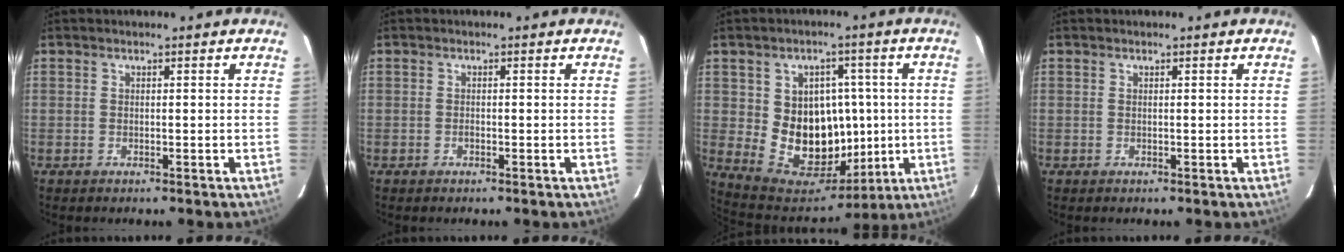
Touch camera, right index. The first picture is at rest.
{"total": 0.5, "force": [-0.3, 0.4, 0.2], "torque": [-0.003, 0.001, -0.006]}
{"total": 14.9, "force": [0.0, 12.9, 7.3], "torque": [-0.148, 0.010, 0.024]}
{"total": 0.0}